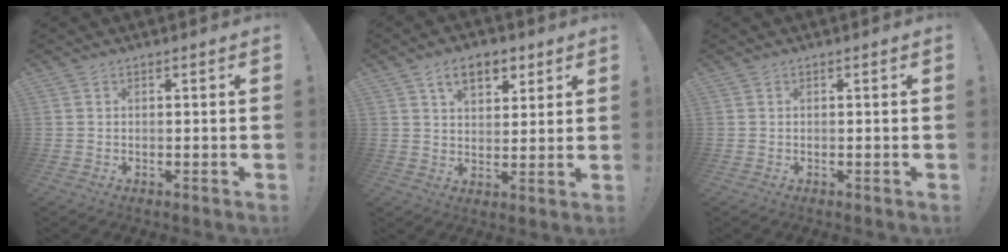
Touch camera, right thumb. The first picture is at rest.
{"total": 9.6, "force": [5.0, 5.8, 5.7], "torque": [-0.084, -0.008, 0.093]}
{"total": 0.0}